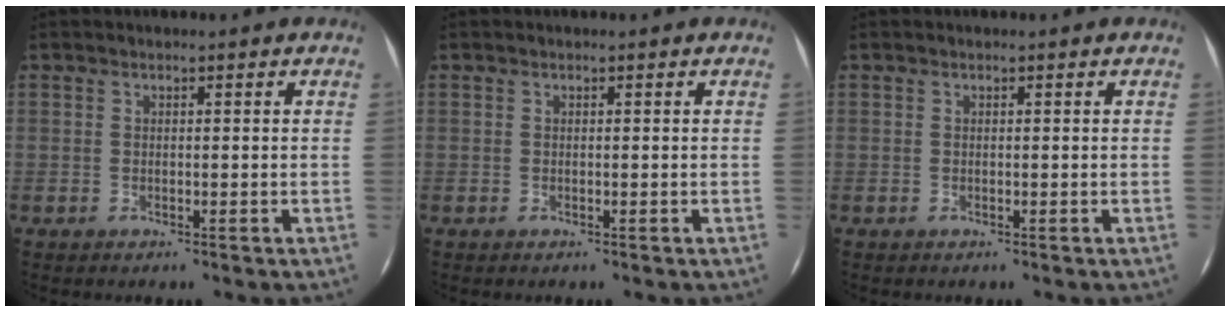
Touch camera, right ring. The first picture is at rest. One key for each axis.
{"total": 0.0}
{"total": 0.0}